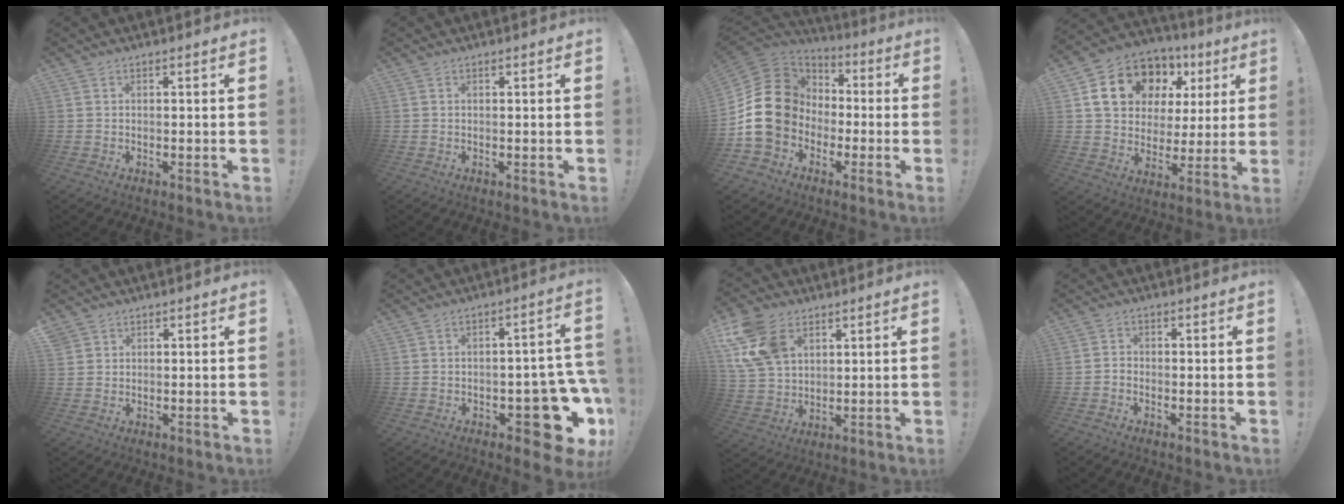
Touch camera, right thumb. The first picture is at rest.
{"total": 0.0}
{"total": 19.5, "force": [-0.8, 16.5, 10.3], "torque": [-0.172, 0.018, 0.014]}
{"total": 15.8, "force": [7.6, 11.5, 7.8], "torque": [-0.126, -0.036, 0.156]}
{"total": 1.9, "force": [1.5, 1.1, 0.0], "torque": [-0.003, -0.006, 0.029]}
{"total": 15.3, "force": [-6.1, 7.2, 12.0], "torque": [-0.115, 0.040, -0.085]}
{"total": 15.4, "force": [7.0, 10.7, 8.7], "torque": [-0.179, -0.024, 0.140]}
{"total": 1.7, "force": [-1.2, 1.0, 0.6], "torque": [-0.014, 0.010, -0.020]}